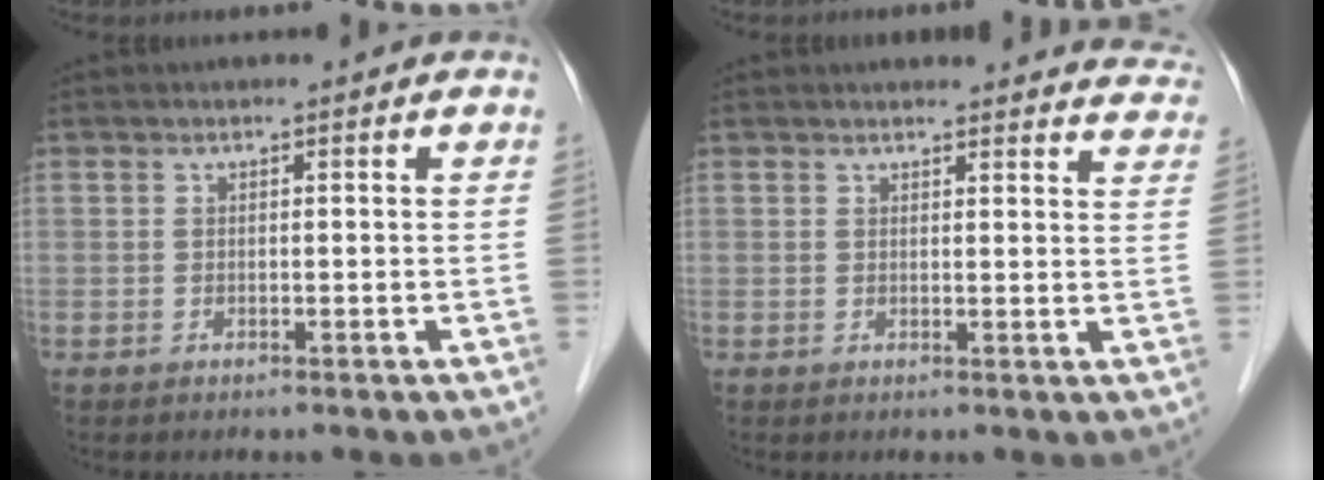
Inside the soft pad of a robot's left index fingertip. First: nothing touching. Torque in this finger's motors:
{"motor_torque": [0.26, -0.55, 0.03, -0.01]}